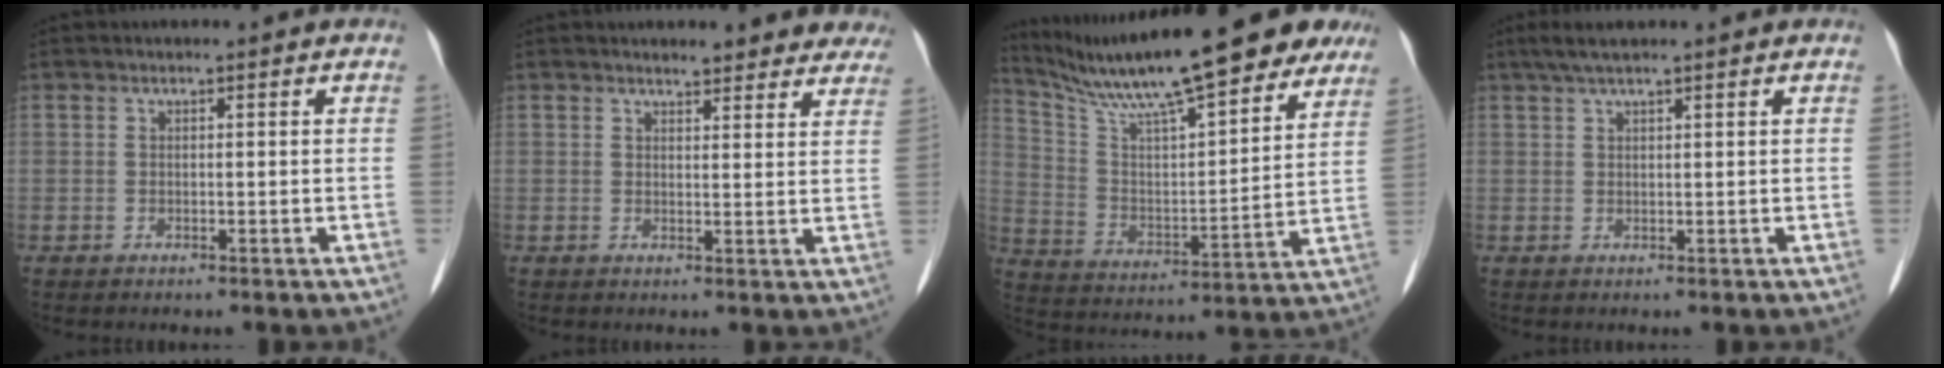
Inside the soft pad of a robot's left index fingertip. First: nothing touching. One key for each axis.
{"total": 9.7, "fx": 9.0, "fy": 1.9, "fz": 3.1, "tx": -0.021, "ty": -0.003, "tz": 0.090}
{"total": 26.2, "fx": 21.8, "fy": 4.3, "fz": 13.8, "tx": -0.229, "ty": 0.009, "tz": 0.323}
{"total": 4.2, "fx": 3.2, "fy": 0.1, "fz": 2.7, "tx": -0.051, "ty": 0.029, "tz": 0.058}